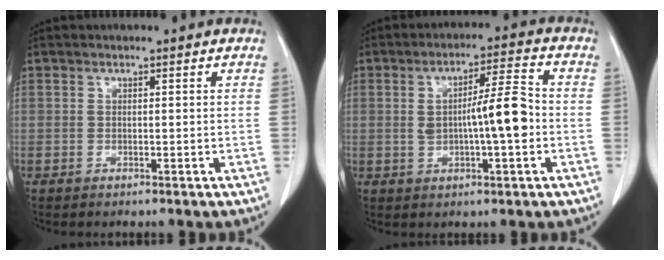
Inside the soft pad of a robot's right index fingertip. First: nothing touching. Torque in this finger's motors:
{"motor_torque": [0.35, 0.06, 0.26, 0.07]}